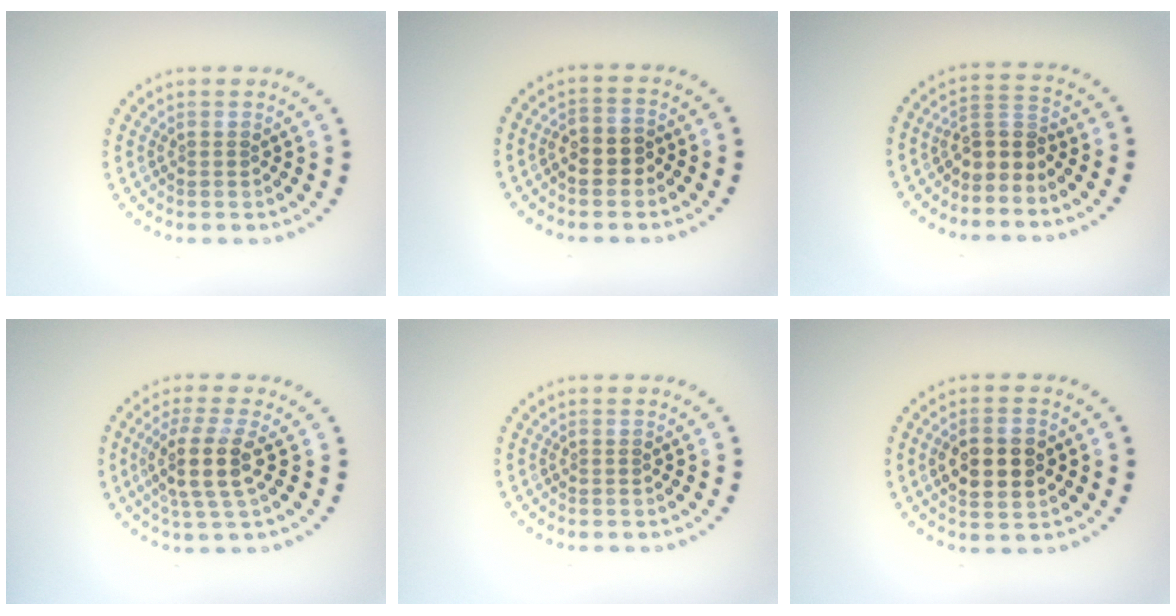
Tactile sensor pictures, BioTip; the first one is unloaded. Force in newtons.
{"total": 2.0, "press": 1.9, "slide": 0.6}
{"total": 2.4, "press": 2.0, "slide": 1.5}
{"total": 3.9, "press": 3.2, "slide": 2.3}
{"total": 0.0}
{"total": 4.6, "press": 4.6, "slide": 0.3}